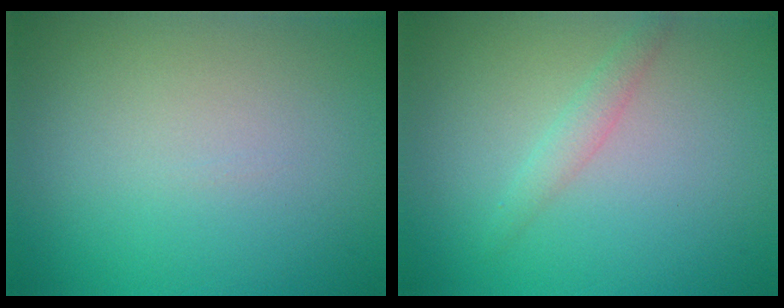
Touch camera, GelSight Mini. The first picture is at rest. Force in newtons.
{"total": 1.4, "press": 1.4, "slide": 0.1}